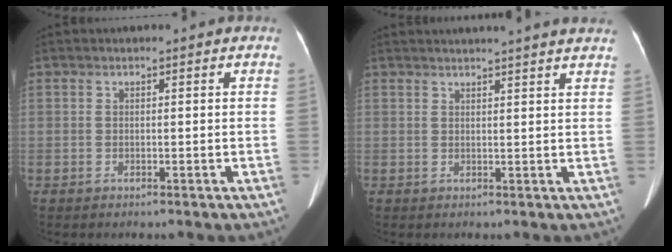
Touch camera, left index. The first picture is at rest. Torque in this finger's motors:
{"motor_torque": [0.67, -1.08, 0.02, 0.04]}